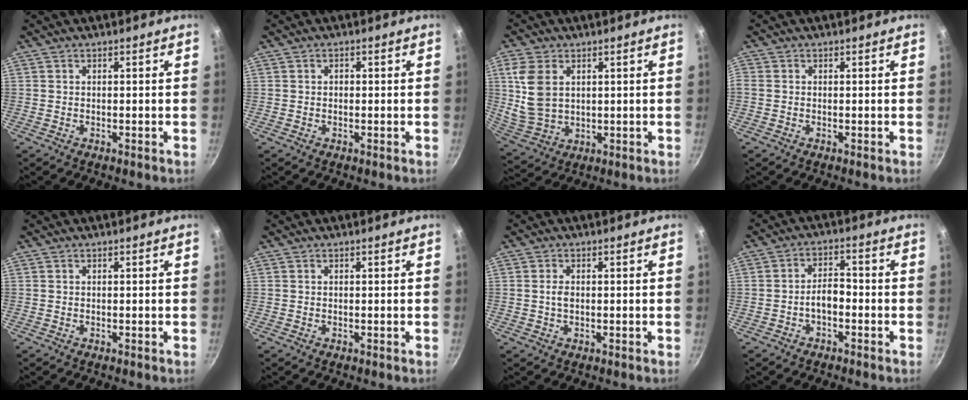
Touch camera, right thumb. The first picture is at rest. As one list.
[{"total": 0.9, "force": [0.1, 0.7, 0.5], "torque": [-0.006, 0.005, 0.000]}, {"total": 10.0, "force": [2.6, 6.8, 6.8], "torque": [-0.127, -0.011, 0.066]}, {"total": 0.8, "force": [-0.2, 0.5, 0.6], "torque": [-0.017, 0.002, -0.005]}, {"total": 0.0}, {"total": 0.0}, {"total": 2.0, "force": [0.1, 1.2, 1.5], "torque": [-0.023, 0.003, 0.001]}, {"total": 4.3, "force": [-1.8, 2.3, 3.1], "torque": [-0.039, 0.027, -0.035]}]